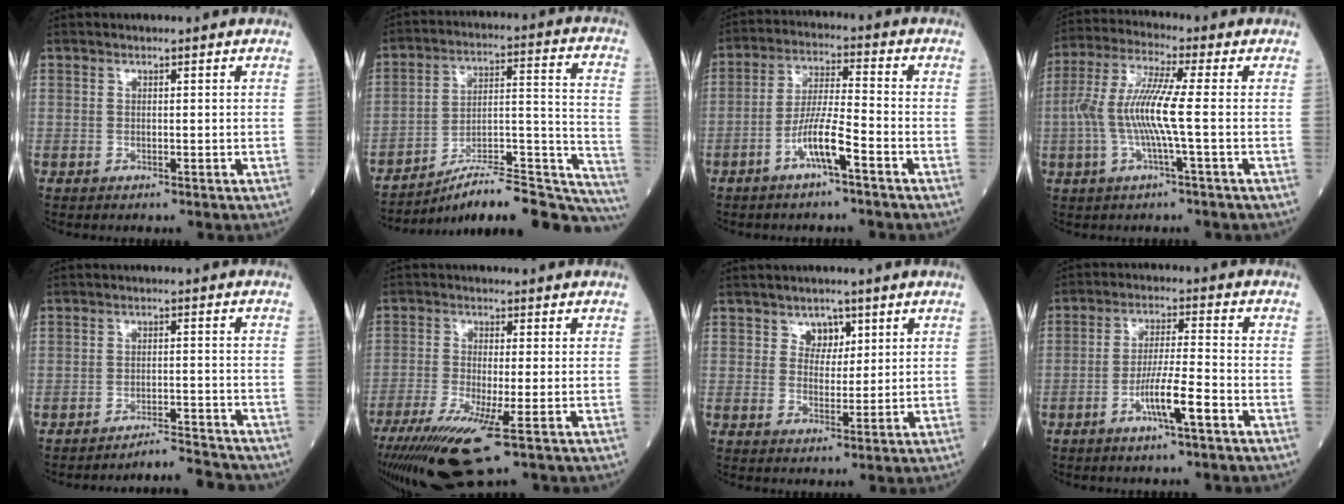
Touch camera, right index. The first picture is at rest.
{"total": 24.9, "force": [-22.5, 3.0, 10.1], "torque": [-0.070, 0.038, -0.321]}
{"total": 7.4, "force": [-3.8, 0.3, 6.3], "torque": [-0.126, 0.004, -0.073]}
{"total": 10.5, "force": [-1.1, 0.3, 10.4], "torque": [-0.220, 0.012, -0.032]}
{"total": 5.6, "force": [-5.5, -0.7, -0.5], "torque": [0.014, 0.008, -0.088]}
{"total": 11.3, "force": [-6.0, 1.1, 9.5], "torque": [-0.172, -0.033, -0.103]}
{"total": 3.3, "force": [1.8, 2.4, 1.3], "torque": [-0.011, 0.002, 0.028]}
{"total": 7.4, "force": [-3.4, 0.1, 6.6], "torque": [-0.124, -0.002, -0.063]}